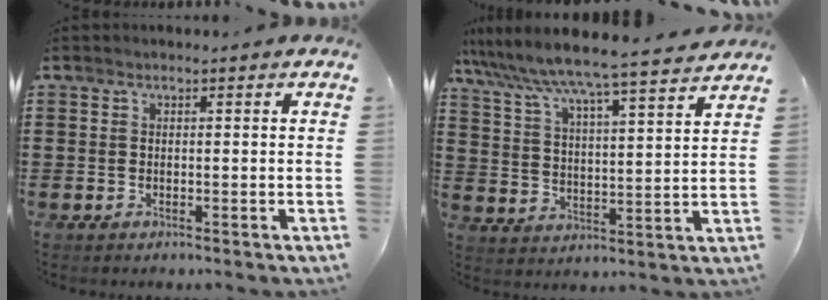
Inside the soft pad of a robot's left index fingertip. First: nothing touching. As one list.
[{"total": 6.1, "force": [5.7, -0.5, 1.9], "torque": [-0.066, -0.045, 0.091]}]